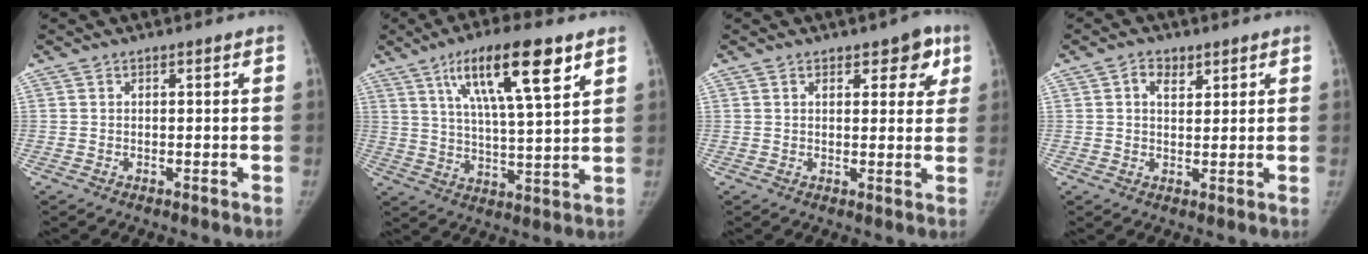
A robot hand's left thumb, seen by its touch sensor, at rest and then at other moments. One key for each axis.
{"total": 15.8, "fx": 8.1, "fy": 3.3, "fz": 13.1, "tx": -0.214, "ty": -0.027, "tz": 0.140}
{"total": 6.0, "fx": 3.0, "fy": 3.1, "fz": 4.1, "tx": -0.015, "ty": -0.010, "tz": 0.030}
{"total": 3.6, "fx": 1.8, "fy": 2.3, "fz": 2.1, "tx": -0.020, "ty": -0.007, "tz": 0.027}